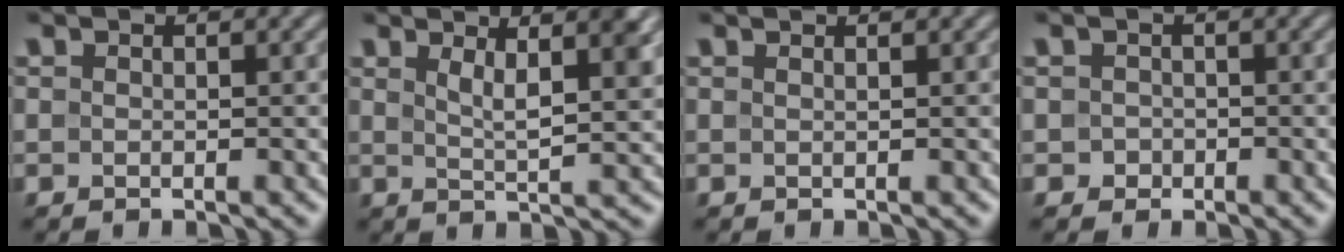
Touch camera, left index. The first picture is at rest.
{"total": 4.9, "force": [2.4, 1.5, 4.1], "torque": [-0.053, 0.001, 0.036]}
{"total": 1.3, "force": [0.8, 0.5, 0.9], "torque": [-0.002, -0.004, -0.003]}
{"total": 0.9, "force": [-0.2, 0.9, 0.2], "torque": [0.003, -0.002, -0.005]}